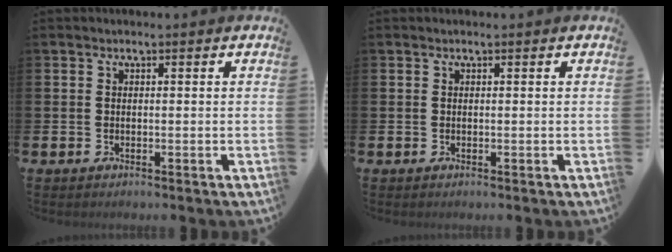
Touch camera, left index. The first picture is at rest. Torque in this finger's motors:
{"motor_torque": [0.12, -0.05, 0.00, 0.00]}